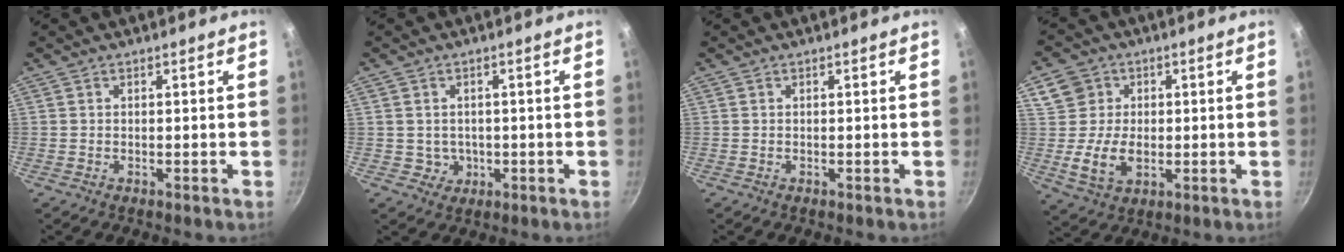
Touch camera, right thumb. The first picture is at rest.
{"total": 3.2, "force": [-0.2, 3.1, 0.9], "torque": [0.001, 0.007, 0.008]}
{"total": 0.0}
{"total": 9.0, "force": [0.4, 7.7, 4.6], "torque": [-0.059, -0.009, 0.003]}